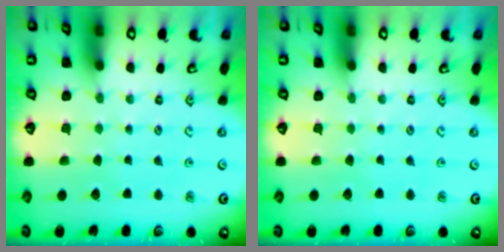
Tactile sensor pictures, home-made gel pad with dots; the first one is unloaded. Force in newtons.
{"total": 0.0}